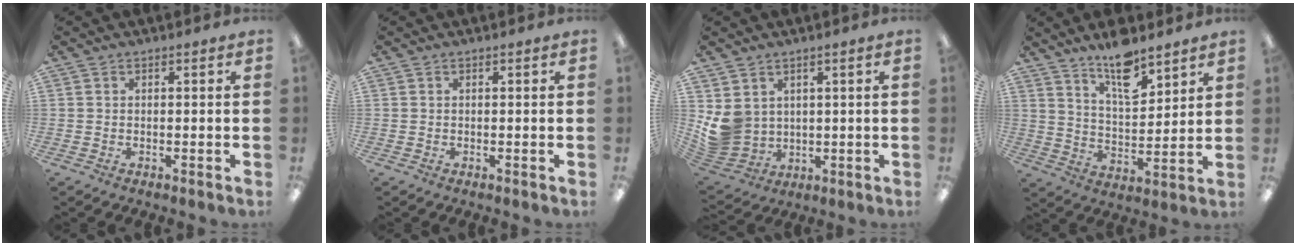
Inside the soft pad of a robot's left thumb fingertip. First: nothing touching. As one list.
[{"total": 0.0}, {"total": 7.6, "force": [2.3, 6.9, 2.2], "torque": [-0.066, -0.013, 0.054]}, {"total": 11.7, "force": [9.0, 4.3, 6.0], "torque": [-0.085, -0.056, 0.157]}]